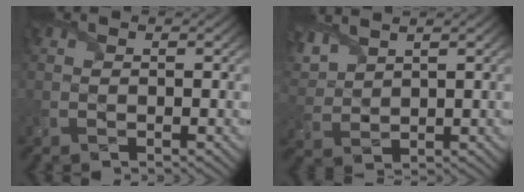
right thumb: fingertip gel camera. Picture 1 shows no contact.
{"total": 5.1, "force": [4.0, 1.9, 2.5], "torque": [-0.080, 0.014, 0.085]}